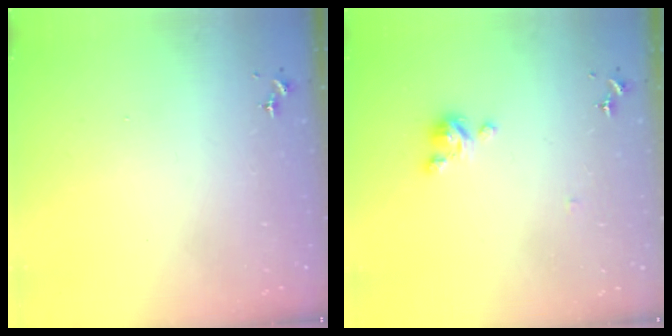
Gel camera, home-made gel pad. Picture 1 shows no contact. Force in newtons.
{"total": 3.8, "press": 3.8, "slide": 0.2}